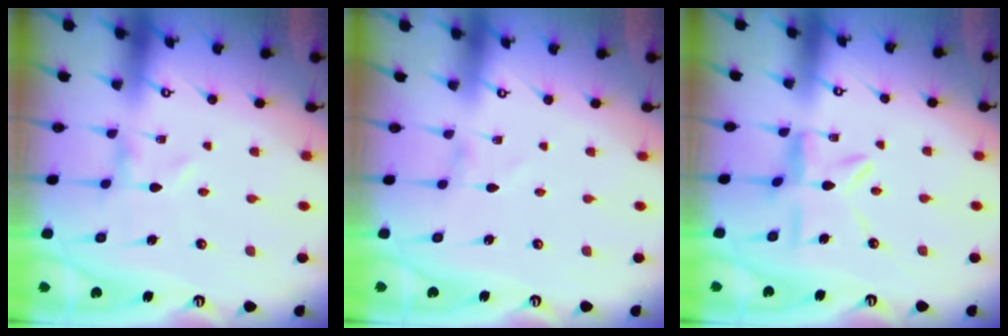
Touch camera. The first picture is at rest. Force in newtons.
{"total": 1.4, "press": 1.4, "slide": 0.1}
{"total": 8.9, "press": 8.9, "slide": 0.8}